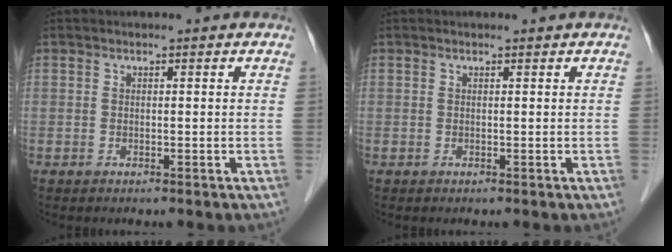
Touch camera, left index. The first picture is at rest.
{"total": 0.0}